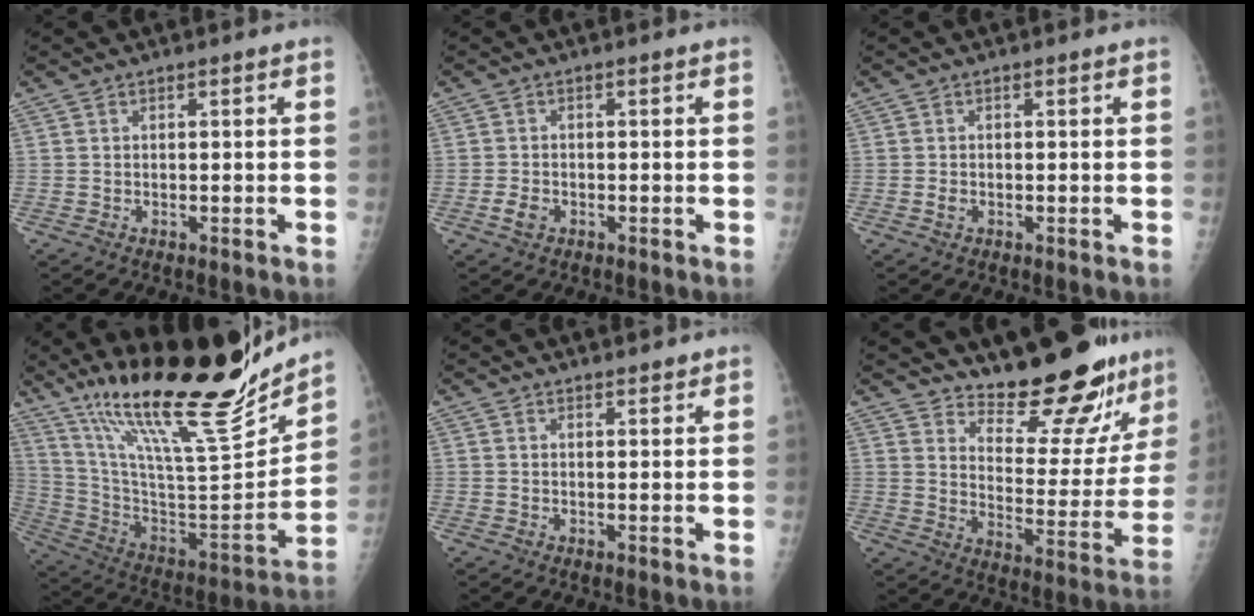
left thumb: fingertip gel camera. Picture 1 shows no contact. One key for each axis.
{"total": 2.2, "fx": -0.9, "fy": 1.6, "fz": 1.3, "tx": -0.022, "ty": 0.002, "tz": -0.016}
{"total": 0.9, "fx": -0.3, "fy": 0.7, "fz": 0.6, "tx": -0.011, "ty": 0.000, "tz": -0.005}
{"total": 28.2, "fx": 21.4, "fy": 4.8, "fz": 17.8, "tx": -0.268, "ty": -0.098, "tz": 0.362}
{"total": 1.5, "fx": 1.3, "fy": 0.6, "fz": 0.4, "tx": 0.003, "ty": -0.008, "tz": 0.018}
{"total": 18.4, "fx": 16.1, "fy": 4.5, "fz": 7.7, "tx": -0.062, "ty": -0.139, "tz": 0.224}